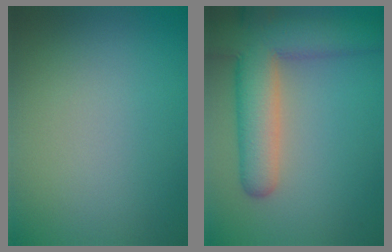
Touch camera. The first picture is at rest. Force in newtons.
{"total": 9.1, "press": 9.0, "slide": 0.5}